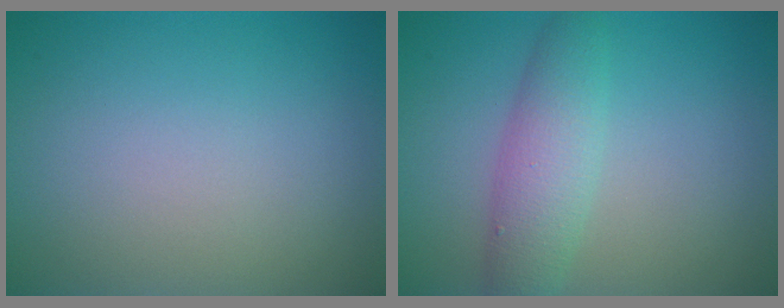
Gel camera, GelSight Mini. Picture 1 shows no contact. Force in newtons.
{"total": 3.9, "press": 3.9, "slide": 0.0}